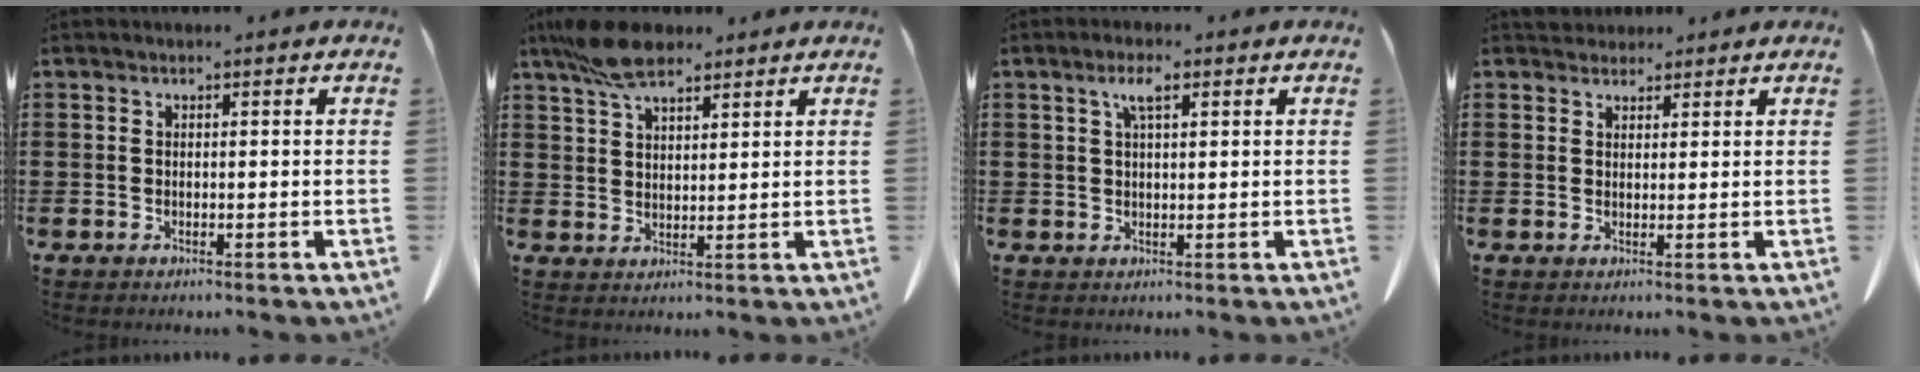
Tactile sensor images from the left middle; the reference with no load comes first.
{"total": 7.5, "force": [5.6, 2.7, 4.3], "torque": [-0.099, -0.001, 0.106]}
{"total": 3.2, "force": [1.7, 0.8, 2.6], "torque": [-0.057, 0.006, 0.028]}
{"total": 2.3, "force": [2.1, 0.9, 0.1], "torque": [0.001, -0.002, 0.040]}